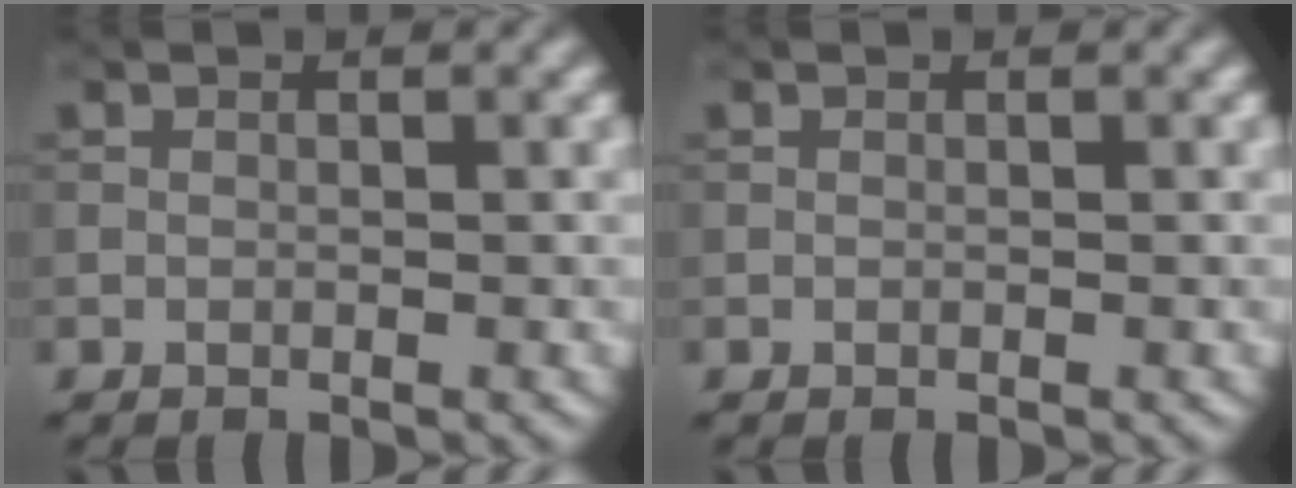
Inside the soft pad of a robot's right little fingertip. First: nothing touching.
{"total": 0.0}